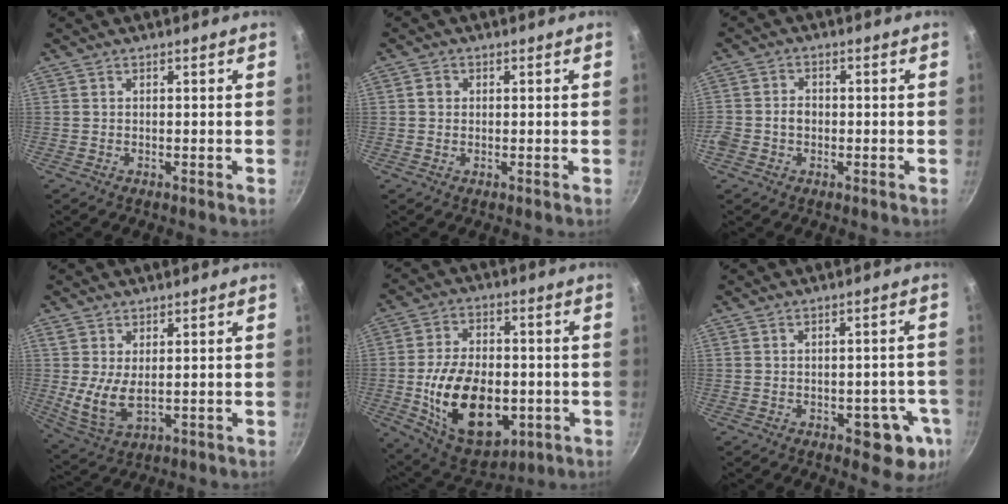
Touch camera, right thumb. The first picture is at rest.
{"total": 1.7, "force": [0.3, 1.6, 0.7], "torque": [-0.008, 0.003, 0.001]}
{"total": 3.9, "force": [-1.1, 3.2, 1.9], "torque": [-0.032, 0.020, -0.025]}
{"total": 7.0, "force": [0.8, 3.7, 5.8], "torque": [-0.109, -0.019, 0.027]}
{"total": 20.9, "force": [-3.9, 13.1, 15.8], "torque": [-0.244, 0.010, -0.049]}
{"total": 8.9, "force": [-3.0, 4.8, 6.9], "torque": [-0.032, 0.016, -0.033]}